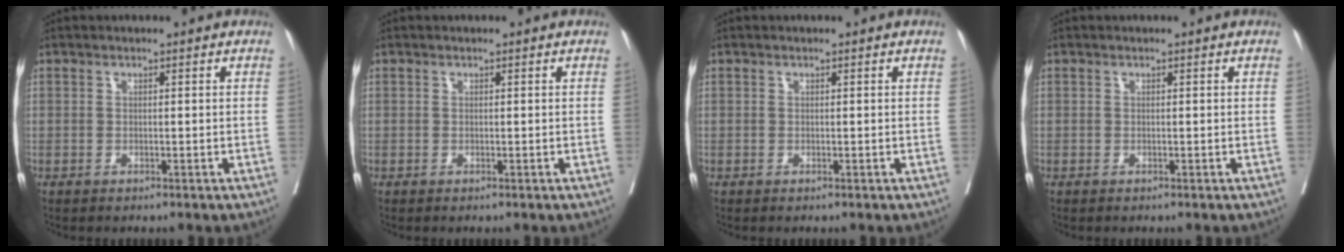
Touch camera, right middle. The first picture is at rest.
{"total": 0.0}
{"total": 0.0}
{"total": 0.0}